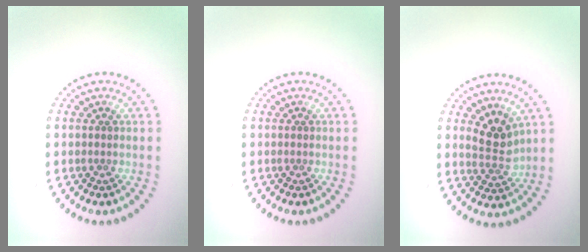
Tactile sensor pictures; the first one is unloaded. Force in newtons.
{"total": 0.0}
{"total": 2.9, "press": 2.6, "slide": 1.4}